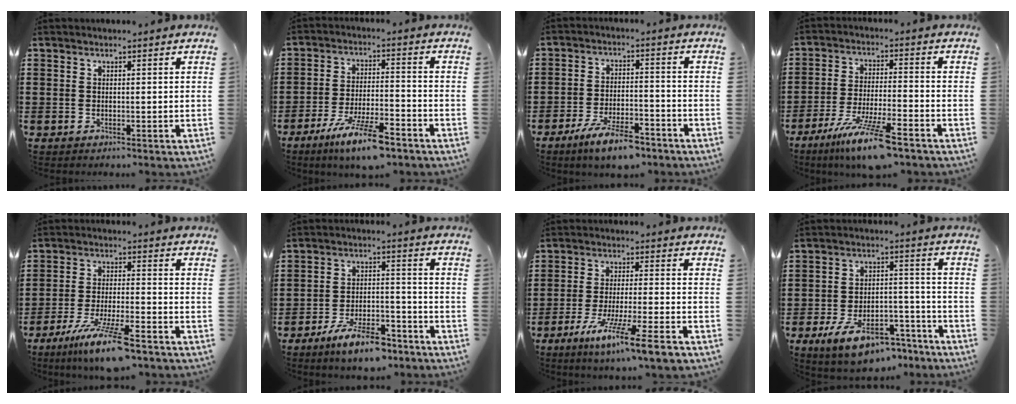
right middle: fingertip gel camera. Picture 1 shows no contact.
{"total": 9.2, "force": [-6.7, 1.6, 6.1], "torque": [-0.119, -0.001, -0.122]}
{"total": 7.3, "force": [-5.9, 1.6, 4.0], "torque": [-0.088, -0.003, -0.110]}
{"total": 10.4, "force": [-7.7, 0.8, 7.0], "torque": [-0.135, -0.005, -0.145]}
{"total": 10.0, "force": [-7.3, 0.8, 6.9], "torque": [-0.135, -0.007, -0.135]}
{"total": 8.5, "force": [-6.9, 2.1, 4.5], "torque": [-0.082, 0.014, -0.126]}
{"total": 8.9, "force": [-6.5, -0.1, 6.0], "torque": [-0.115, -0.014, -0.121]}
{"total": 9.4, "force": [-7.0, 3.1, 5.3], "torque": [-0.095, 0.022, -0.128]}